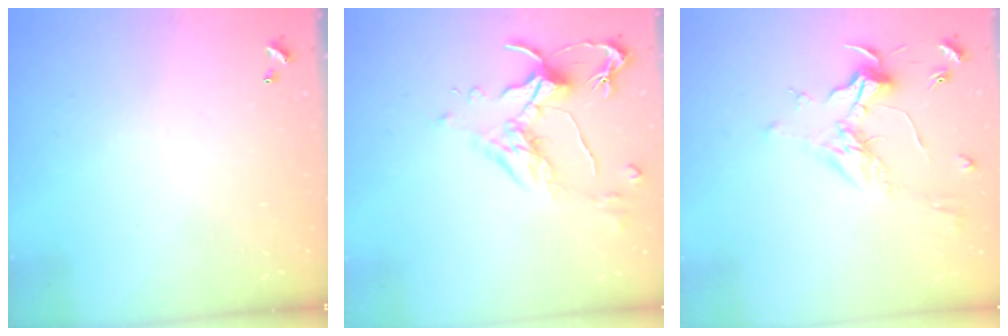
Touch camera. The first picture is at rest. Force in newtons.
{"total": 1.6, "press": 1.4, "slide": 0.7}
{"total": 1.8, "press": 1.6, "slide": 0.7}